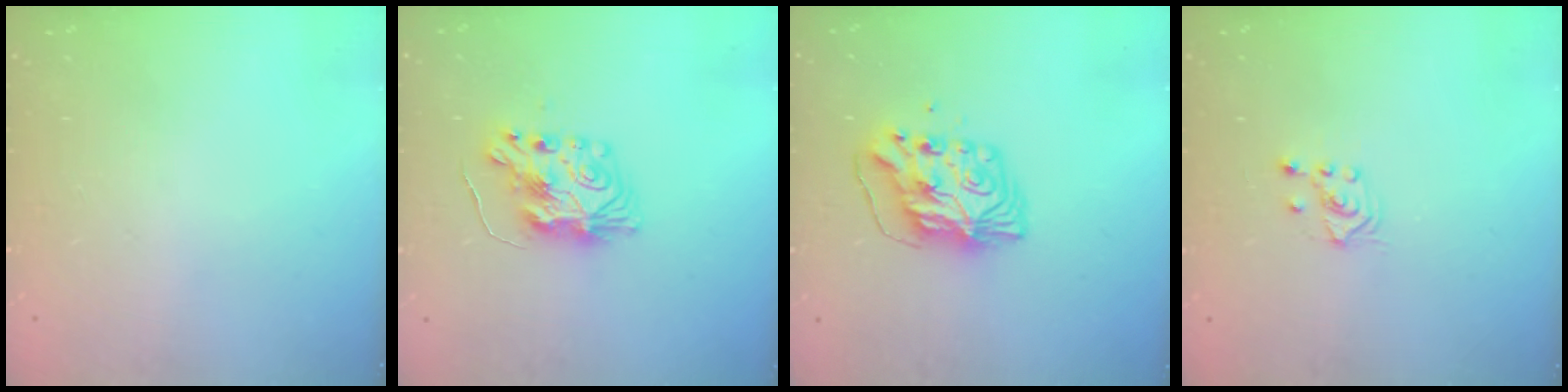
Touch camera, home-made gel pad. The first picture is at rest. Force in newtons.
{"total": 9.0, "press": 9.0, "slide": 0.5}
{"total": 8.6, "press": 8.5, "slide": 1.1}
{"total": 2.1, "press": 2.0, "slide": 0.8}